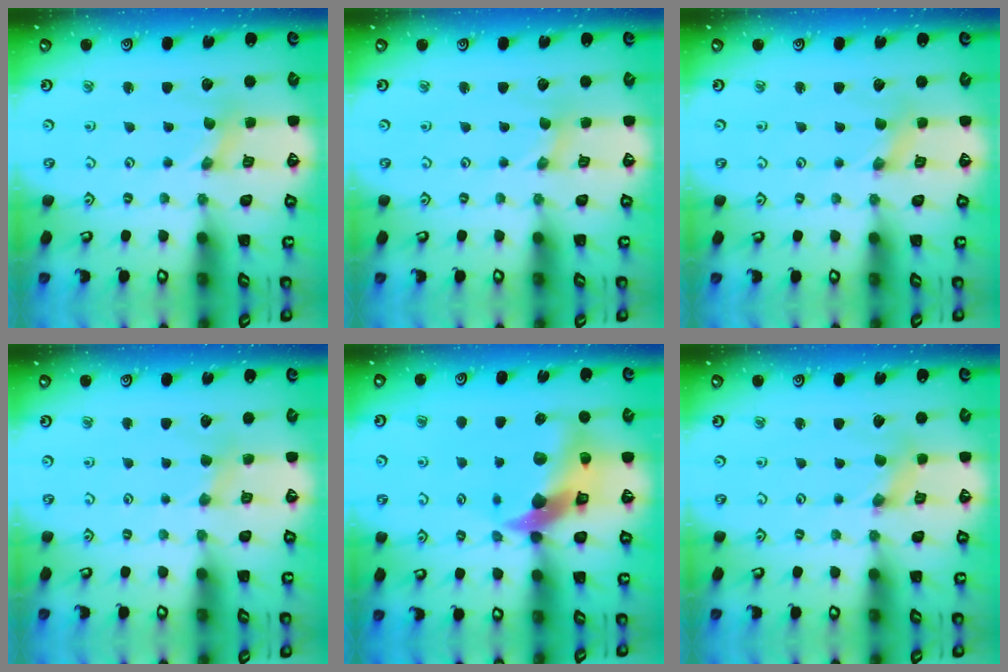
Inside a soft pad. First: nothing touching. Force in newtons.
{"total": 0.0}
{"total": 0.0}
{"total": 2.3, "press": 2.3, "slide": 0.4}
{"total": 14.1, "press": 13.9, "slide": 2.2}
{"total": 0.8, "press": 0.7, "slide": 0.3}